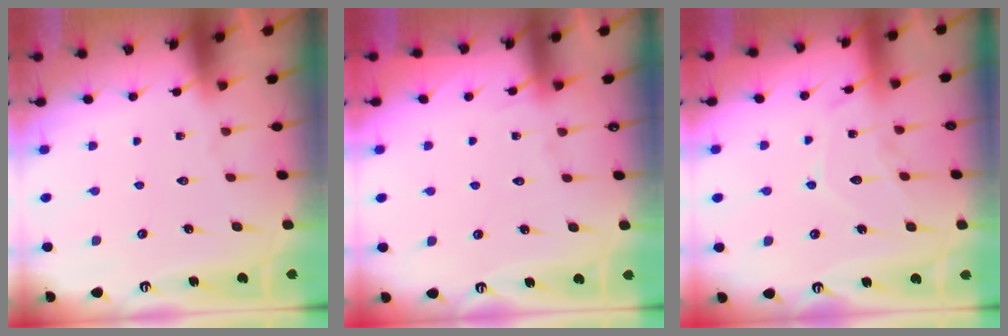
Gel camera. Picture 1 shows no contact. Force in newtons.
{"total": 3.9, "press": 3.9, "slide": 0.5}
{"total": 10.8, "press": 10.8, "slide": 0.8}